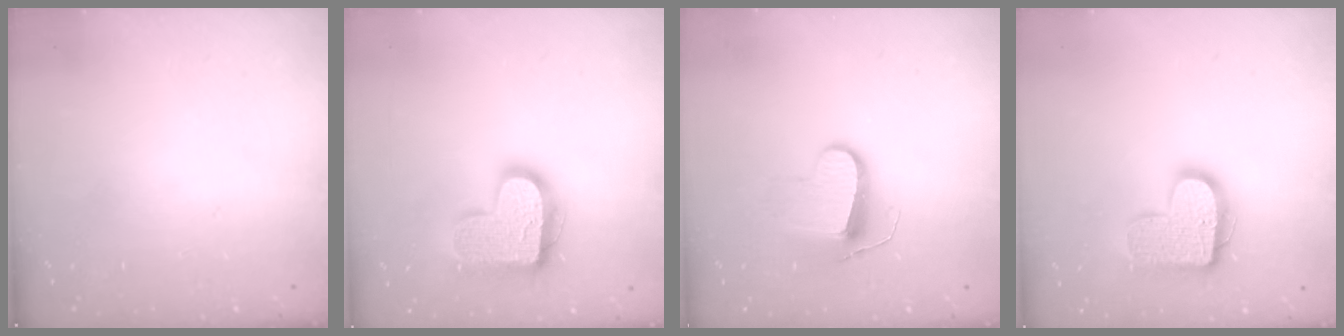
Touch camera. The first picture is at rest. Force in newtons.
{"total": 17.3, "press": 17.3, "slide": 1.1}
{"total": 9.9, "press": 9.9, "slide": 0.8}
{"total": 14.9, "press": 14.9, "slide": 1.0}